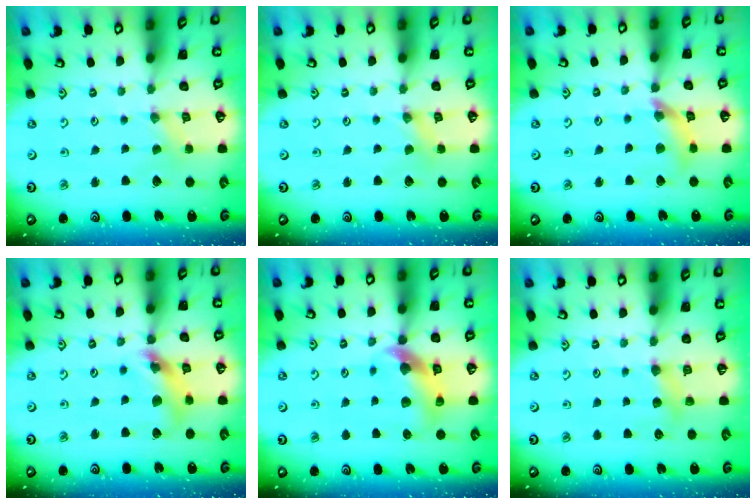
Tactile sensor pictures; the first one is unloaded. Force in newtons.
{"total": 1.3, "press": 1.2, "slide": 0.3}
{"total": 11.1, "press": 11.0, "slide": 1.4}
{"total": 10.7, "press": 10.6, "slide": 1.2}
{"total": 9.9, "press": 9.8, "slide": 1.6}
{"total": 5.7, "press": 5.6, "slide": 0.7}